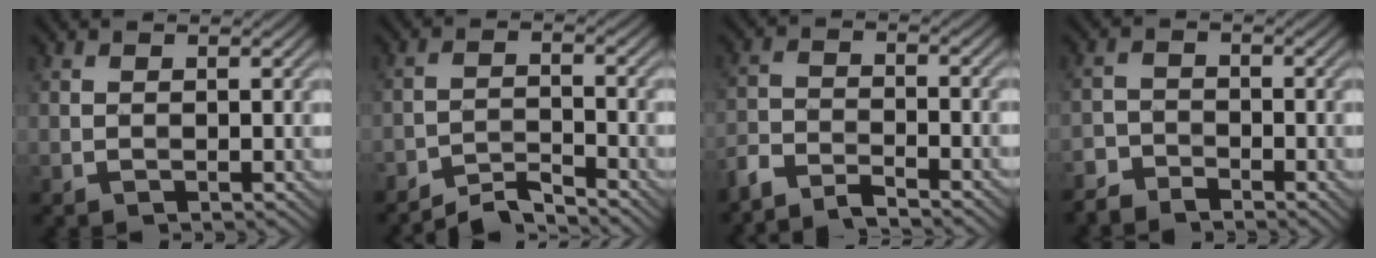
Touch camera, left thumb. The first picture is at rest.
{"total": 4.4, "force": [-4.1, 0.5, 1.3], "torque": [-0.020, 0.005, -0.083]}
{"total": 5.4, "force": [-4.9, 1.1, 2.1], "torque": [-0.046, -0.007, -0.103]}
{"total": 3.4, "force": [-3.1, 1.2, 0.8], "torque": [-0.014, -0.003, -0.070]}